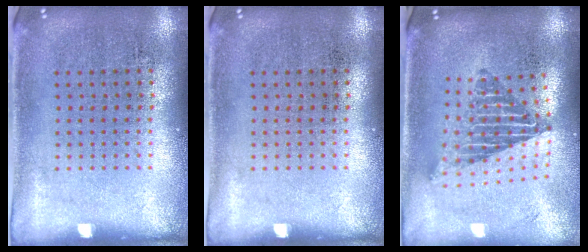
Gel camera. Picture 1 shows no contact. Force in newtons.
{"total": 0.0}
{"total": 2.1, "press": 1.5, "slide": 1.4}